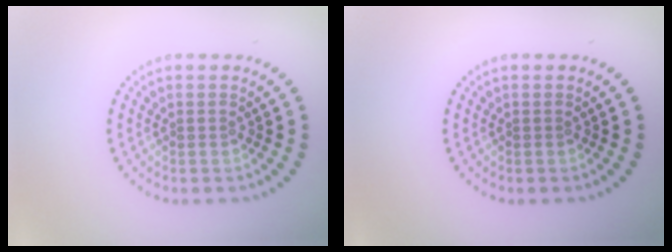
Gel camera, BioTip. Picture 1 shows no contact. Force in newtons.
{"total": 0.0}